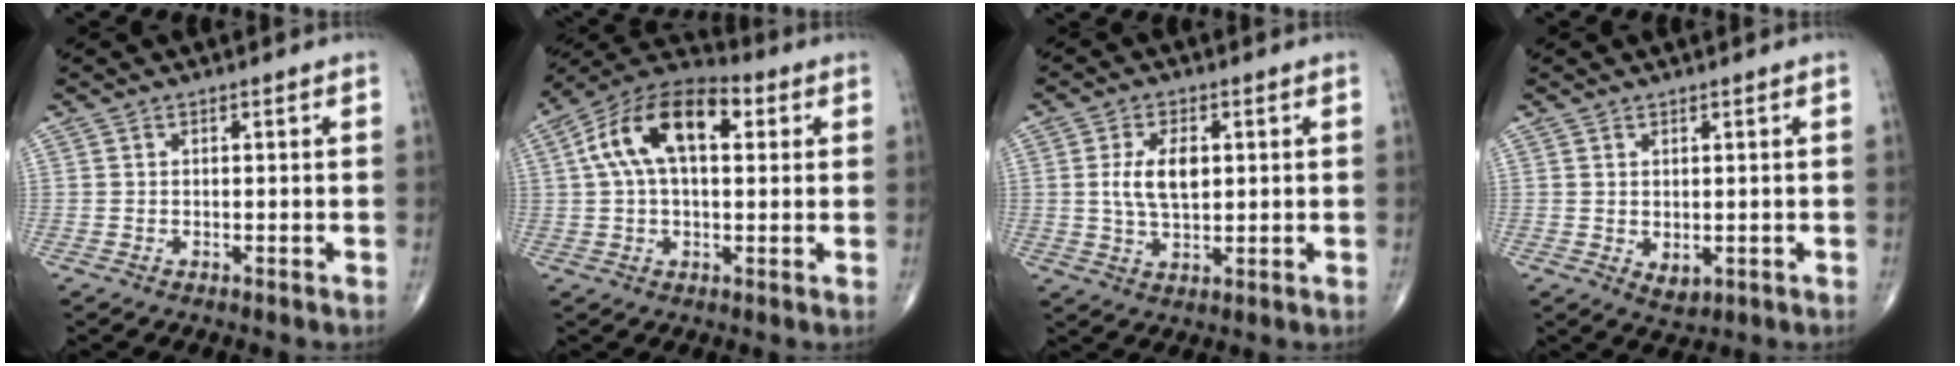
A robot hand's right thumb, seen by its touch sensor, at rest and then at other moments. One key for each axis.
{"total": 15.7, "fx": 3.9, "fy": 8.4, "fz": 12.6, "tx": -0.224, "ty": 0.034, "tz": 0.059}
{"total": 7.2, "fx": 1.1, "fy": 3.9, "fz": 6.0, "tx": -0.108, "ty": -0.005, "tz": 0.022}
{"total": 2.5, "fx": -0.1, "fy": 1.7, "fz": 1.9, "tx": -0.021, "ty": -0.006, "tz": 0.009}